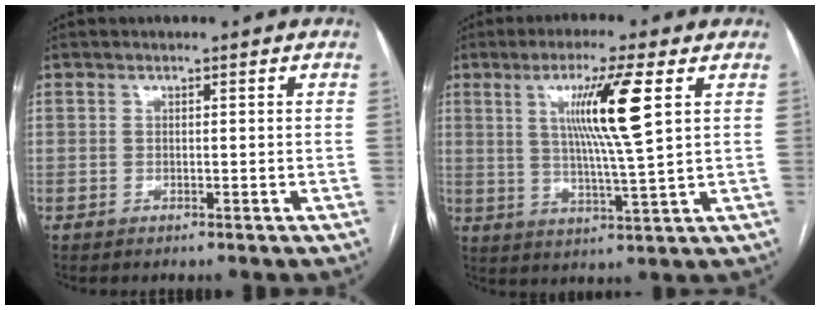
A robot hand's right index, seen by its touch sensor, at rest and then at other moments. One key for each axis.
{"total": 10.5, "fx": 3.3, "fy": -1.0, "fz": 9.9, "tx": -0.176, "ty": -0.004, "tz": 0.061}